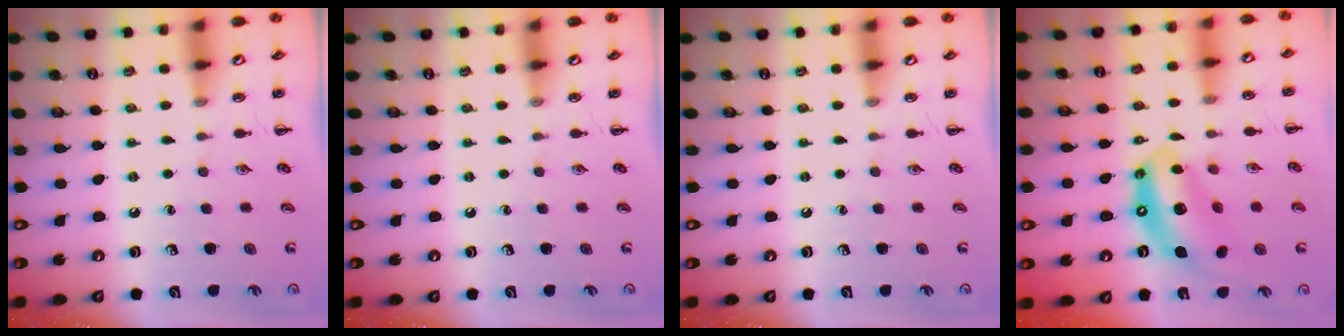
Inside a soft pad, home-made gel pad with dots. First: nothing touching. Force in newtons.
{"total": 0.0}
{"total": 0.0}
{"total": 13.8, "press": 13.4, "slide": 3.3}